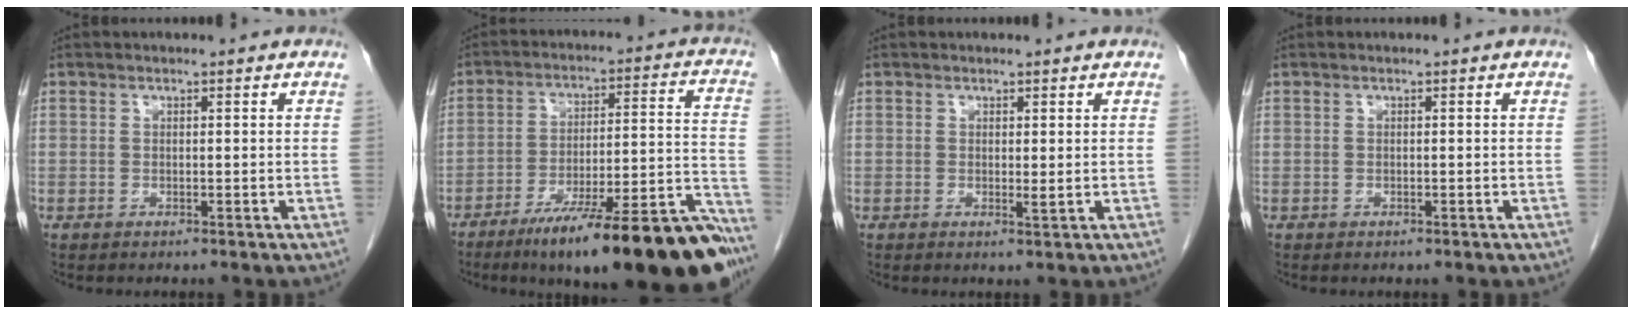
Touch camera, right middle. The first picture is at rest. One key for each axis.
{"total": 24.7, "fx": -18.1, "fy": 2.7, "fz": 16.6, "tx": -0.152, "ty": 0.017, "tz": -0.269}
{"total": 0.9, "fx": 0.3, "fy": 0.0, "fz": 0.8, "tx": -0.018, "ty": -0.006, "tz": 0.007}
{"total": 0.0}